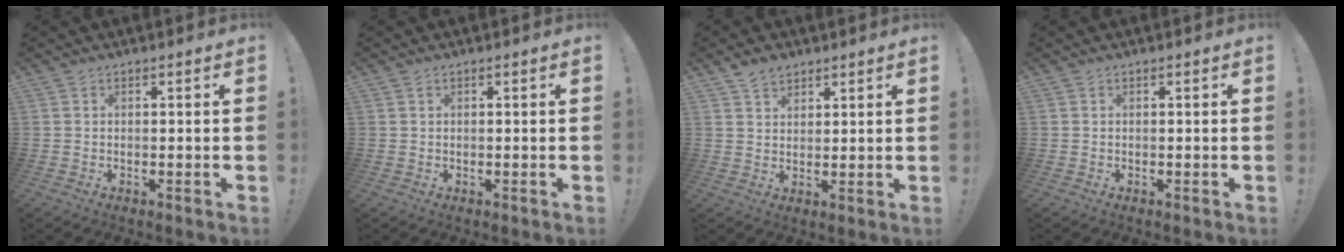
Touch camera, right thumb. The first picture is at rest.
{"total": 0.0}
{"total": 5.7, "force": [4.0, 3.8, 1.5], "torque": [-0.024, -0.017, 0.075]}
{"total": 0.0}